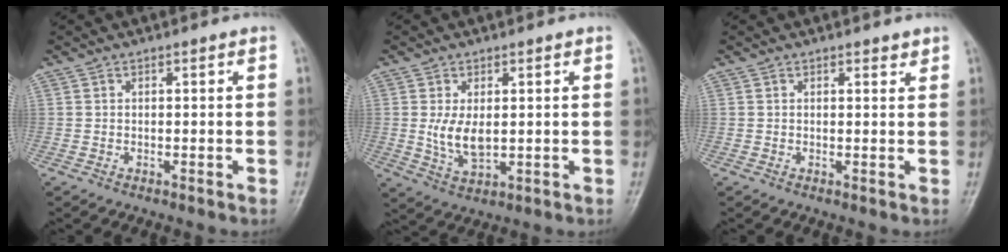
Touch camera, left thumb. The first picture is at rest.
{"total": 5.7, "force": [0.6, 3.2, 4.7], "torque": [-0.087, -0.015, 0.018]}
{"total": 1.3, "force": [1.0, 0.6, 0.5], "torque": [-0.001, -0.007, 0.011]}